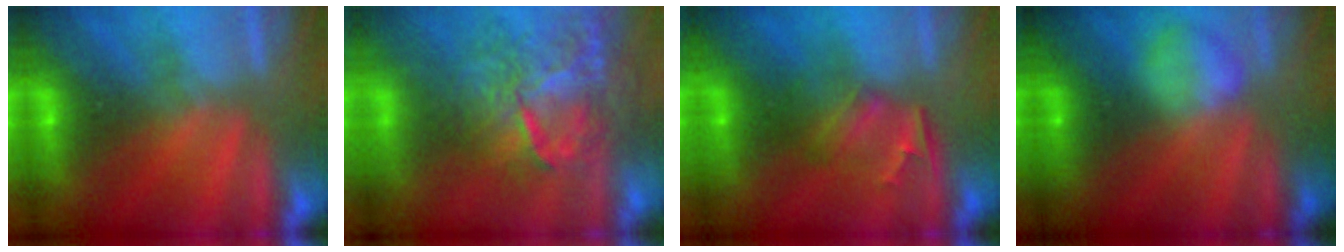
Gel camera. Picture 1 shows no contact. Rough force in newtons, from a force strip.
{"total": 10.5}
{"total": 2.5}
{"total": 2.3}